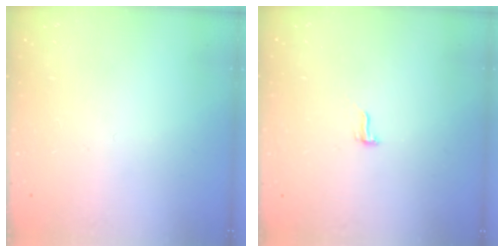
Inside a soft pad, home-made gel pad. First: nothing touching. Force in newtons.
{"total": 5.1, "press": 4.7, "slide": 2.0}